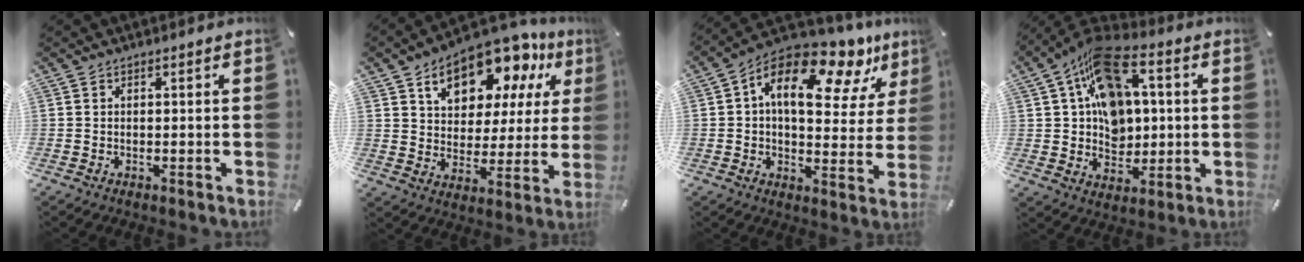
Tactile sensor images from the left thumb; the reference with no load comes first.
{"total": 16.1, "force": [10.5, 9.2, 8.1], "torque": [-0.135, -0.063, 0.182]}
{"total": 17.3, "force": [8.8, 8.8, 12.0], "torque": [-0.193, -0.051, 0.148]}
{"total": 15.7, "force": [5.6, 11.2, 9.4], "torque": [-0.173, -0.024, 0.105]}